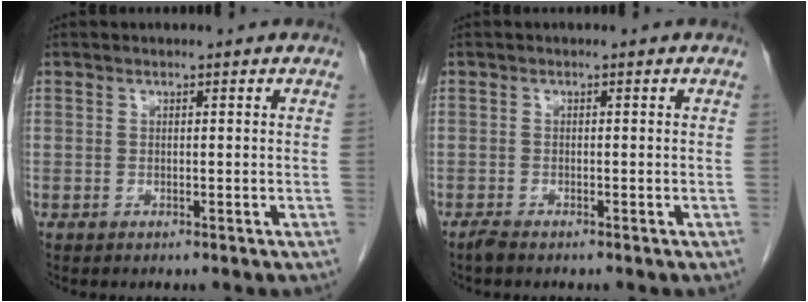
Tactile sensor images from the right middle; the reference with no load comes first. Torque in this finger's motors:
{"motor_torque": [0.17, -0.08, 0.01, 0.01]}